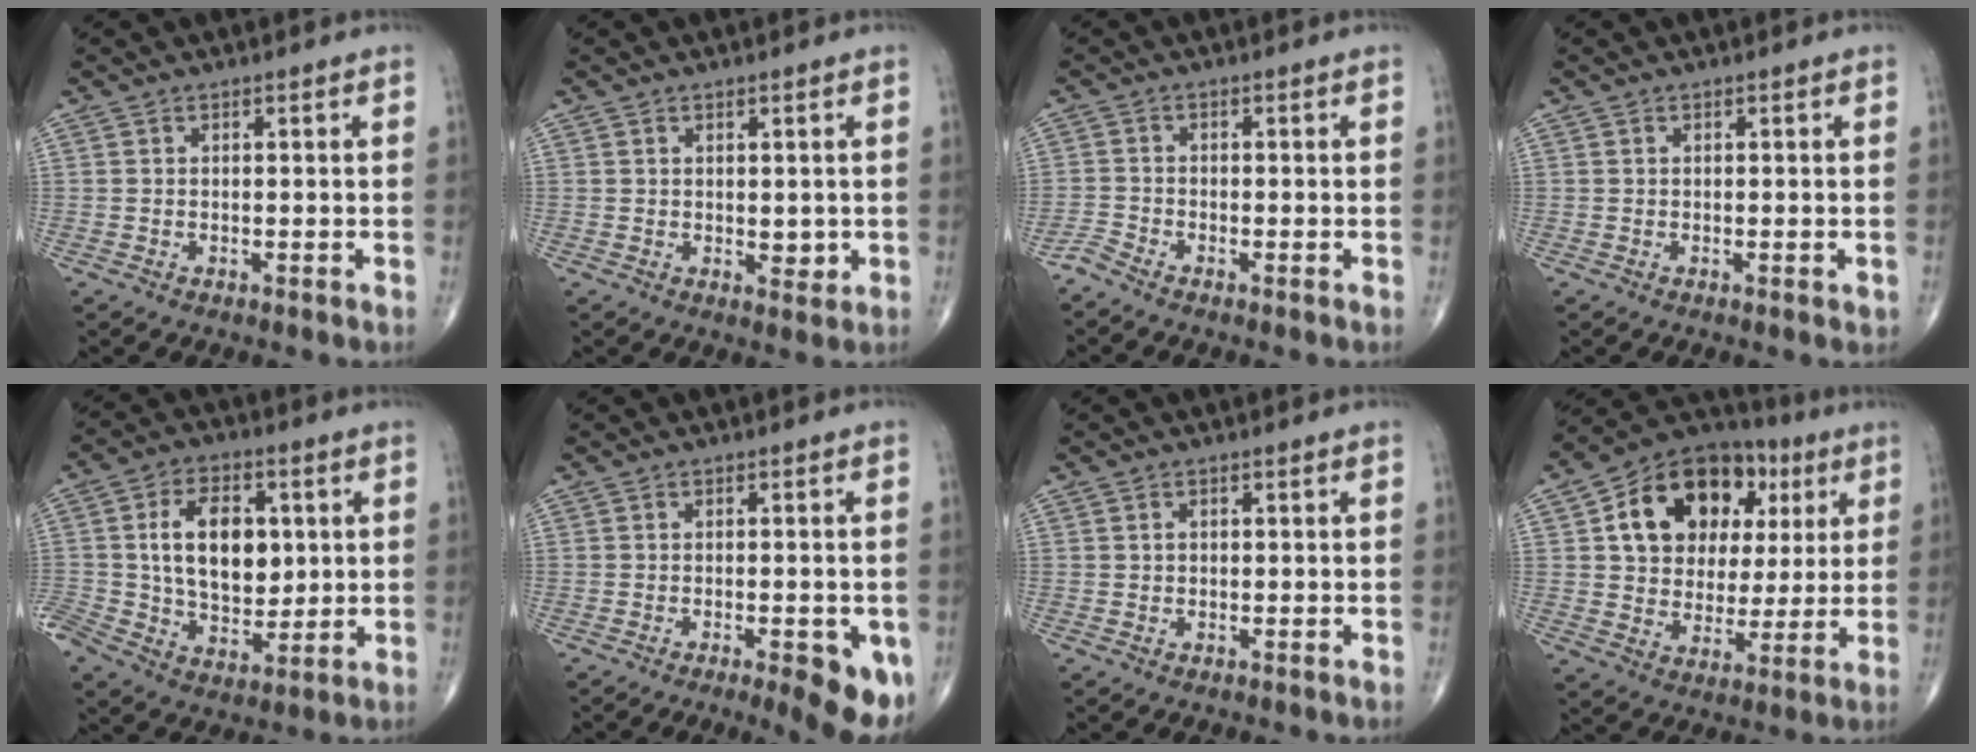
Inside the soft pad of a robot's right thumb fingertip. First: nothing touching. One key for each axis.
{"total": 2.5, "fx": 0.1, "fy": 1.5, "fz": 2.0, "tx": -0.019, "ty": -0.008, "tz": 0.006}
{"total": 2.1, "fx": -1.9, "fy": 0.1, "fz": 0.8, "tx": -0.026, "ty": 0.000, "tz": -0.047}
{"total": 1.0, "fx": -0.2, "fy": 0.4, "fz": 0.9, "tx": -0.013, "ty": -0.003, "tz": -0.002}
{"total": 15.8, "fx": 1.6, "fy": 10.1, "fz": 12.1, "tx": -0.184, "ty": 0.007, "tz": 0.033}
{"total": 9.4, "fx": -3.6, "fy": 2.9, "fz": 8.1, "tx": -0.095, "ty": -0.009, "tz": -0.042}
{"total": 0.7, "fx": 0.0, "fy": 0.6, "fz": 0.3, "tx": -0.002, "ty": 0.002, "tz": 0.000}
{"total": 19.8, "fx": 6.1, "fy": 14.5, "fz": 12.1, "tx": -0.152, "ty": 0.014, "tz": 0.099}